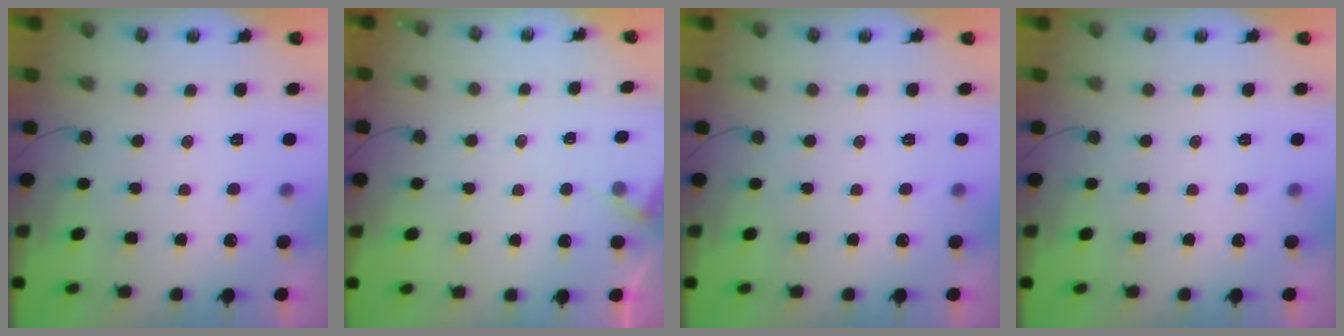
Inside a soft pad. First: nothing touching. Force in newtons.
{"total": 4.3, "press": 4.3, "slide": 0.5}
{"total": 0.0}
{"total": 0.0}